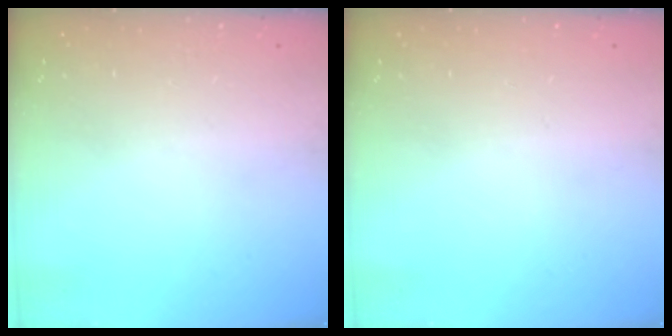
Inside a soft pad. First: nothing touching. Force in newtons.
{"total": 0.0}